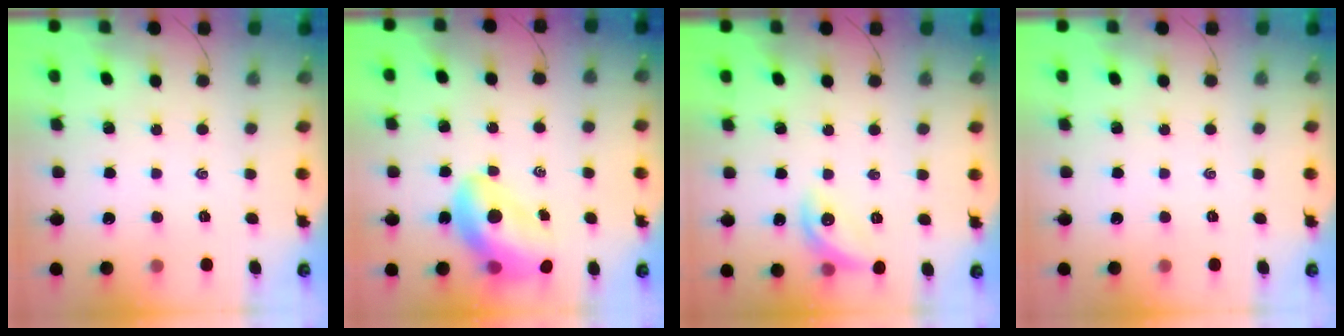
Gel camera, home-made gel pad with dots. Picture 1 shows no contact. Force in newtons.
{"total": 14.2, "press": 13.6, "slide": 4.1}
{"total": 9.4, "press": 9.4, "slide": 0.0}
{"total": 0.0}